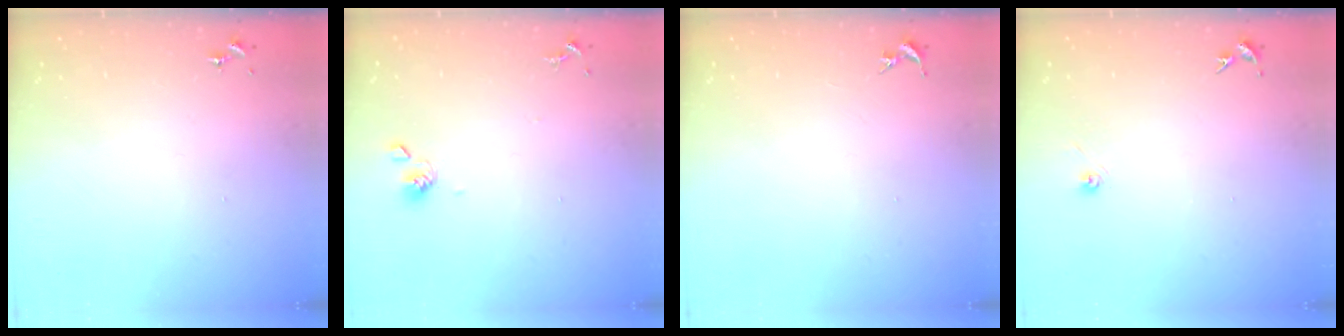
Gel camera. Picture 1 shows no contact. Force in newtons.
{"total": 6.1, "press": 5.8, "slide": 2.1}
{"total": 0.0}
{"total": 3.3, "press": 2.8, "slide": 1.7}